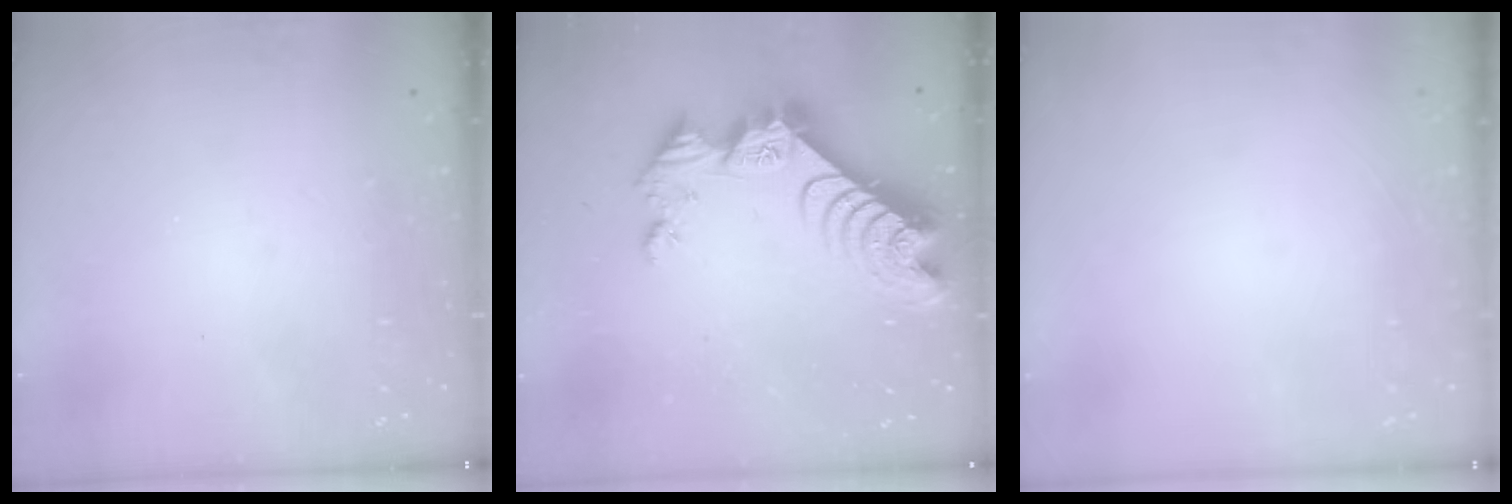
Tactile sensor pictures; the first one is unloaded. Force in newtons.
{"total": 14.6, "press": 14.5, "slide": 1.5}
{"total": 0.0}